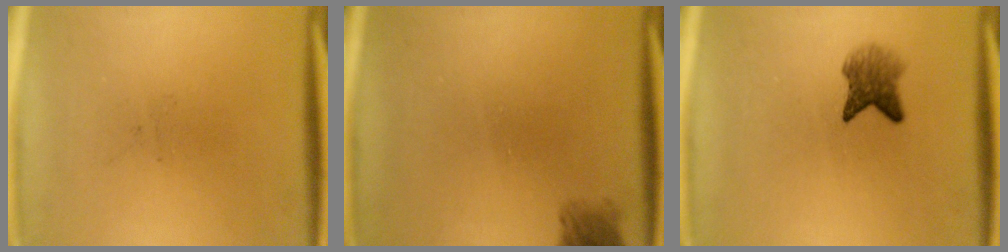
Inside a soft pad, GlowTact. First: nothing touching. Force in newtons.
{"total": 2.1}
{"total": 3.7}